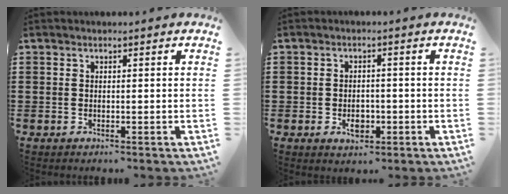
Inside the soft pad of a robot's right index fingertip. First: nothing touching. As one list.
[{"total": 3.1, "force": [-0.9, 2.0, 2.2], "torque": [-0.035, -0.001, -0.018]}]